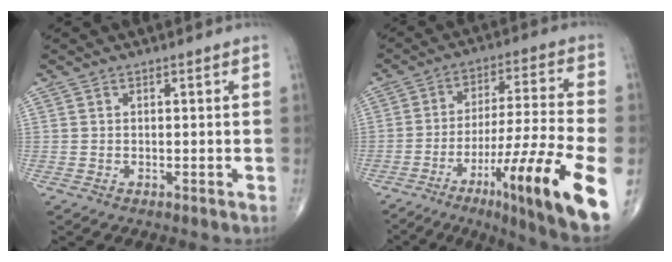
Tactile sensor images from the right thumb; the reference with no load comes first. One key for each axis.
{"total": 21.2, "fx": -9.0, "fy": 1.9, "fz": 19.2, "tx": -0.293, "ty": 0.035, "tz": -0.137}